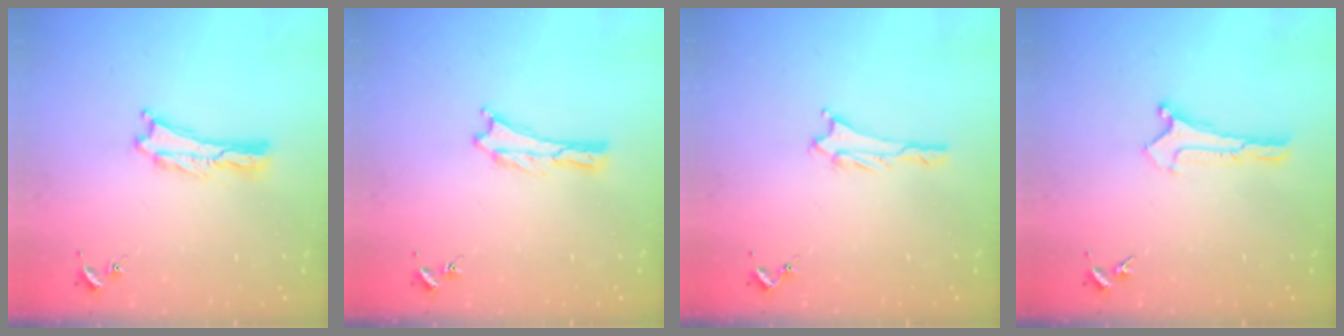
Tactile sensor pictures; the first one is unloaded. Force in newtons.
{"total": 0.0}
{"total": 0.8, "press": 0.8, "slide": 0.1}
{"total": 0.0}